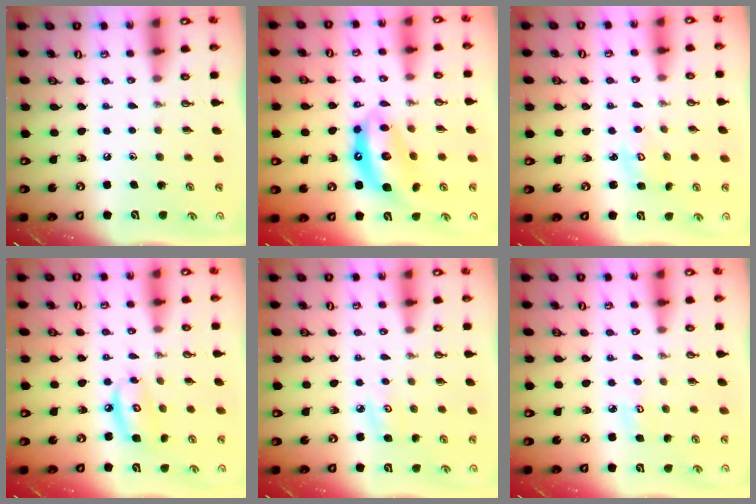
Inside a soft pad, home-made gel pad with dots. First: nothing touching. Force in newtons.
{"total": 12.8, "press": 12.8, "slide": 1.1}
{"total": 3.6, "press": 3.6, "slide": 0.4}
{"total": 7.8, "press": 7.8, "slide": 0.6}
{"total": 3.7, "press": 3.6, "slide": 0.4}
{"total": 4.2, "press": 4.2, "slide": 0.4}